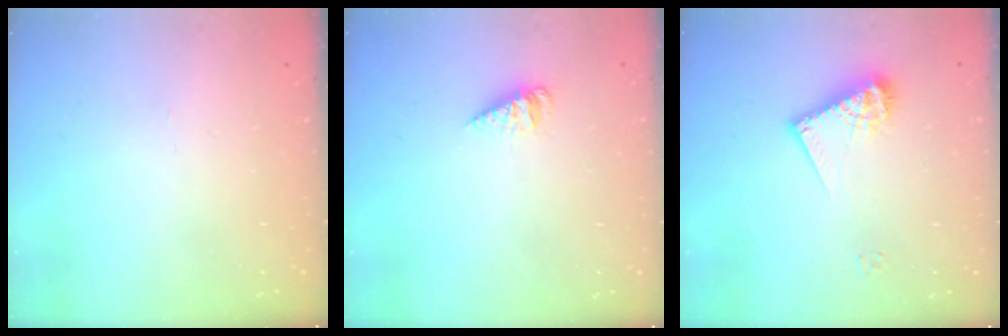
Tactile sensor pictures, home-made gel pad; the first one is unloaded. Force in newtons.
{"total": 3.0, "press": 2.9, "slide": 0.2}
{"total": 10.7, "press": 10.7, "slide": 0.7}